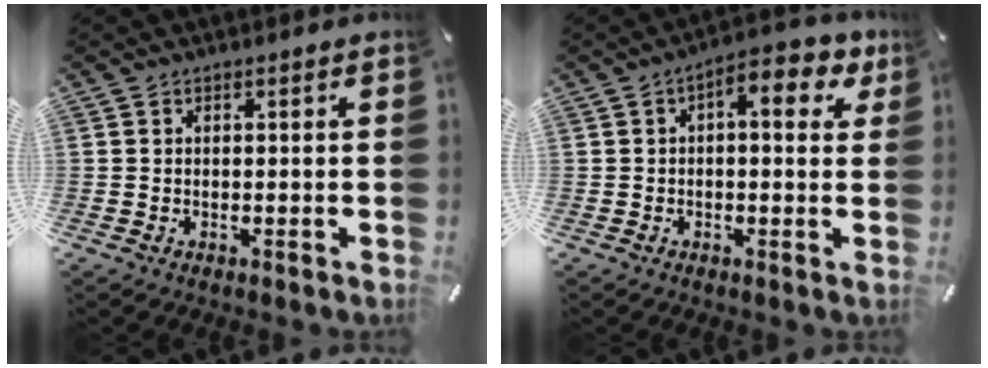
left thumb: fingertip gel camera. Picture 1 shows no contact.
{"total": 7.8, "force": [2.4, 3.3, 6.7], "torque": [-0.093, -0.006, 0.030]}